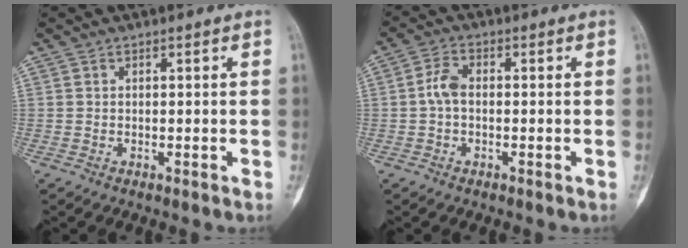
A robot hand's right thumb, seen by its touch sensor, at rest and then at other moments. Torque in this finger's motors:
{"motor_torque": [1.40, 1.36, 0.90, -0.95, 0.40]}